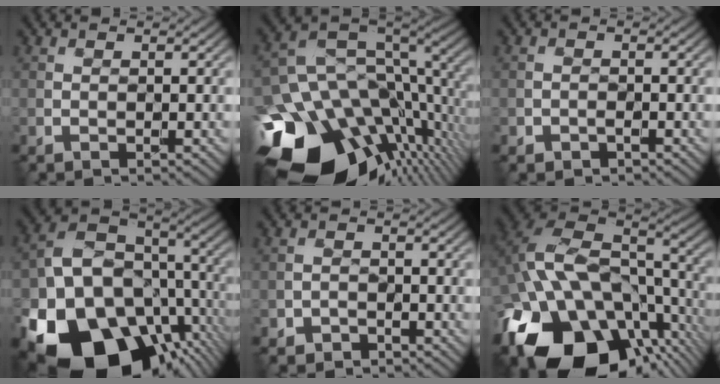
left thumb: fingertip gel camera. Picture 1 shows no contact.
{"total": 18.8, "force": [-8.1, 11.9, 12.1], "torque": [-0.273, -0.042, -0.119]}
{"total": 1.4, "force": [-0.8, 0.9, 0.6], "torque": [-0.012, 0.000, -0.017]}
{"total": 22.5, "force": [-10.2, 15.8, 12.3], "torque": [-0.244, -0.044, -0.141]}
{"total": 1.8, "force": [-1.3, 1.2, 0.3], "torque": [-0.003, 0.002, -0.026]}
{"total": 21.2, "force": [-8.0, 14.0, 13.8], "torque": [-0.300, -0.039, -0.102]}